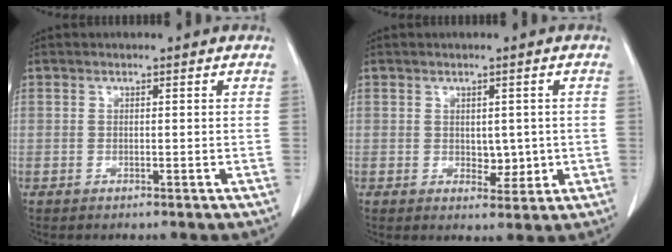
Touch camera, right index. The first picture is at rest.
{"total": 3.2, "force": [-0.1, 2.0, 2.5], "torque": [-0.027, -0.004, 0.007]}